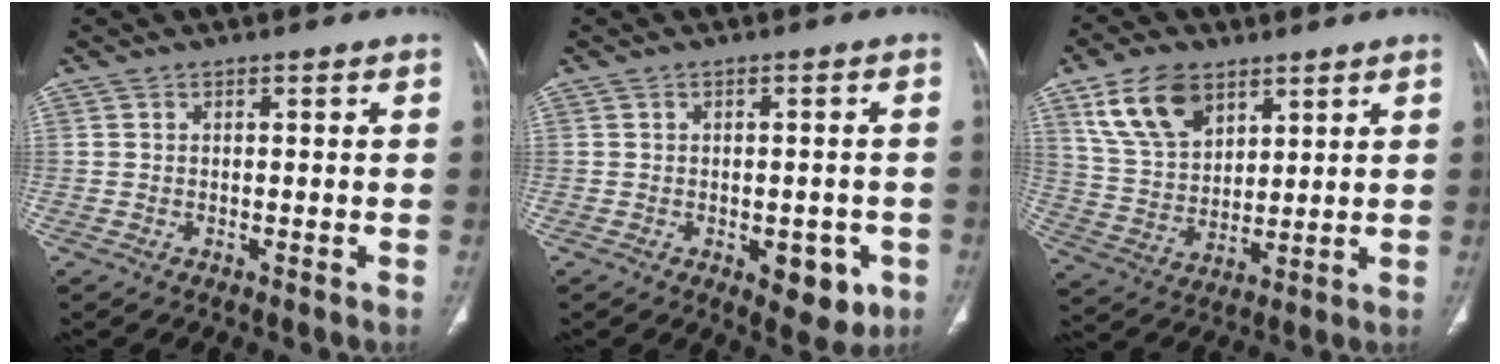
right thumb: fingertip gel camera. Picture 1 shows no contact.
{"total": 6.8, "force": [-2.6, 3.5, 5.2], "torque": [-0.037, 0.004, -0.022]}
{"total": 12.8, "force": [7.2, 7.6, 7.3], "torque": [-0.117, -0.027, 0.149]}